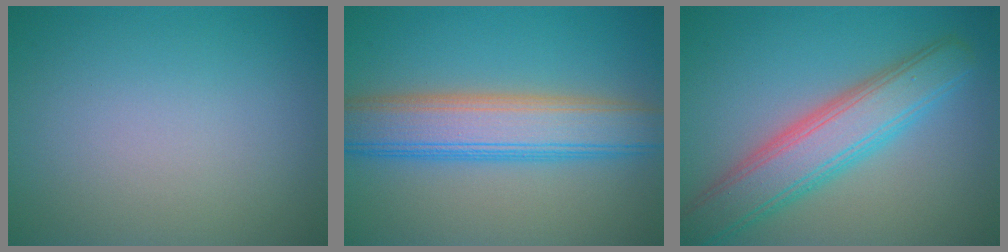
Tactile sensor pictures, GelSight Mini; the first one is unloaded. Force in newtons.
{"total": 7.2, "press": 7.2, "slide": 0.4}
{"total": 6.5, "press": 6.5, "slide": 0.3}